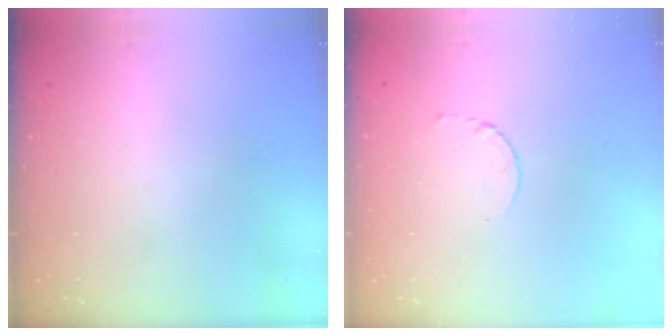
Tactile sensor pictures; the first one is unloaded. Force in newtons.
{"total": 2.6, "press": 2.6, "slide": 0.3}